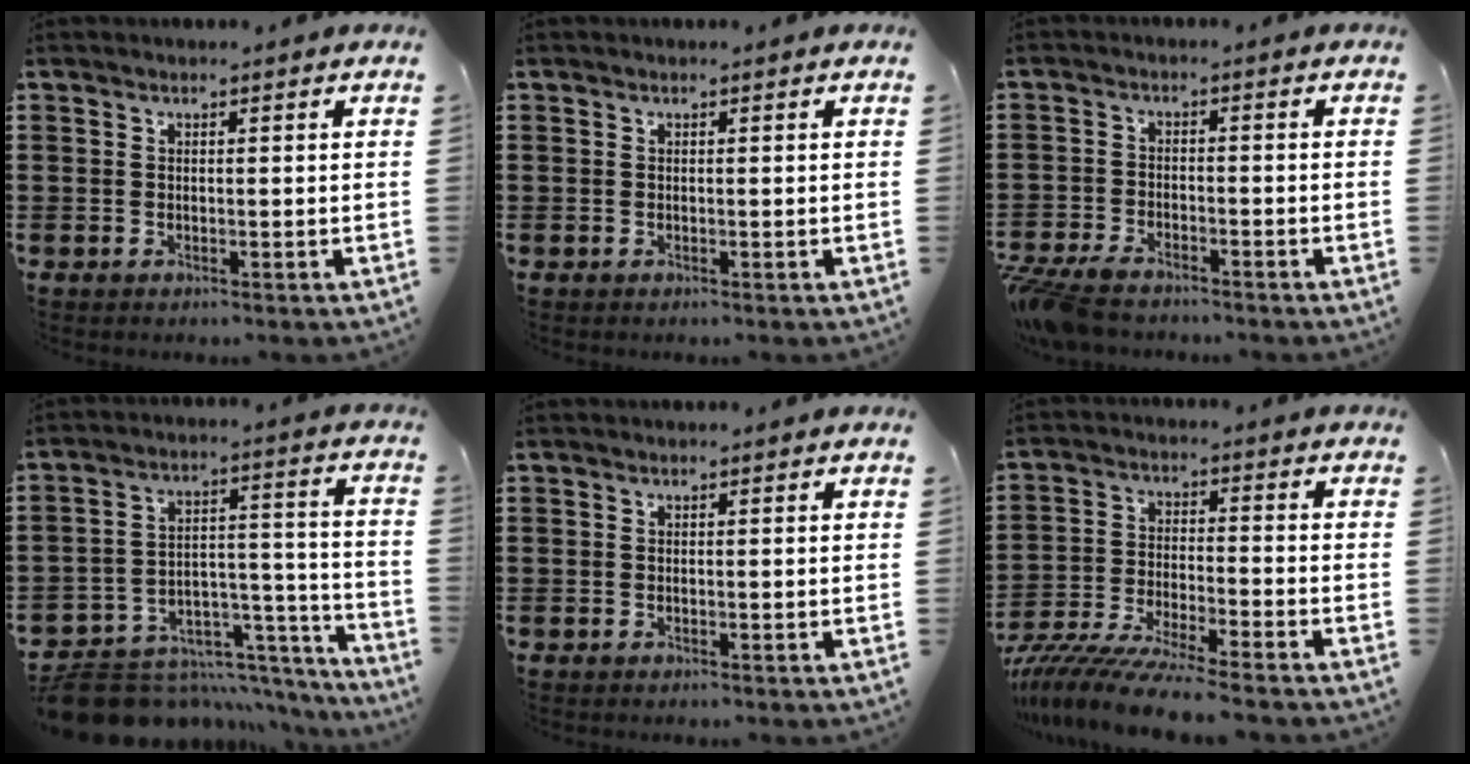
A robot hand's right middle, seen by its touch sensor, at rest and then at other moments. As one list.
[{"total": 0.0}, {"total": 4.3, "force": [-4.0, 0.9, 1.4], "torque": [-0.052, -0.007, -0.086]}, {"total": 9.4, "force": [-8.5, 3.6, 2.0], "torque": [-0.034, 0.024, -0.154]}, {"total": 0.0}, {"total": 8.5, "force": [-8.0, -0.1, 3.1], "torque": [-0.070, -0.007, -0.157]}]